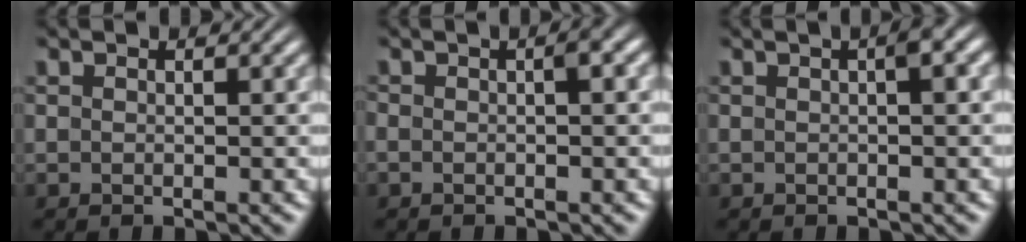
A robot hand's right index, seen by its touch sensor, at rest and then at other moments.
{"total": 1.9, "force": [-0.1, 1.1, 1.6], "torque": [-0.029, 0.008, -0.009]}
{"total": 1.7, "force": [0.3, 0.3, 1.6], "torque": [-0.014, 0.015, -0.002]}